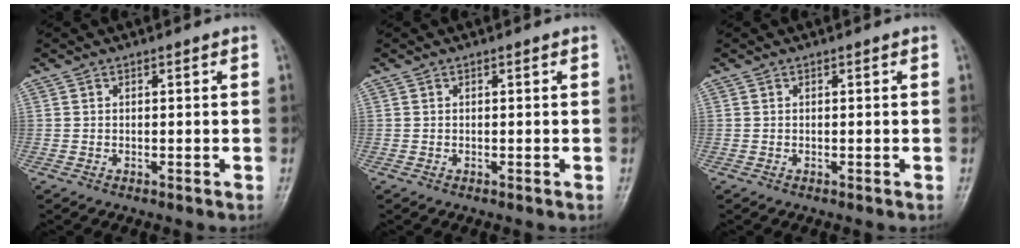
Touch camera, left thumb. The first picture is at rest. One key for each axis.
{"total": 0.0}
{"total": 0.0}